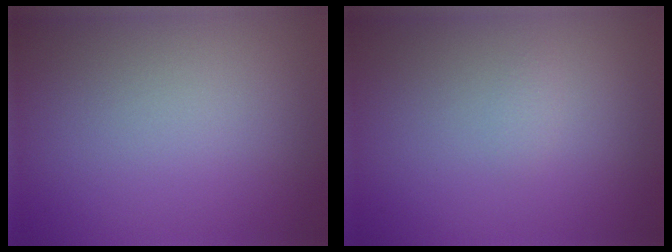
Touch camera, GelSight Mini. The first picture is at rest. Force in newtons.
{"total": 0.6, "press": 0.6, "slide": 0.0}